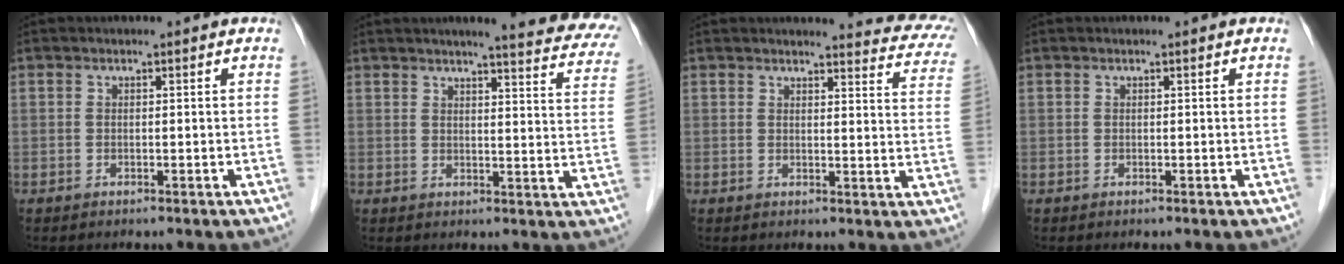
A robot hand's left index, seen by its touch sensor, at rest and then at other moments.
{"total": 15.6, "force": [13.7, 1.6, 7.2], "torque": [-0.070, -0.040, 0.138]}
{"total": 11.1, "force": [10.4, 2.0, 3.3], "torque": [-0.008, -0.048, 0.082]}
{"total": 0.0}